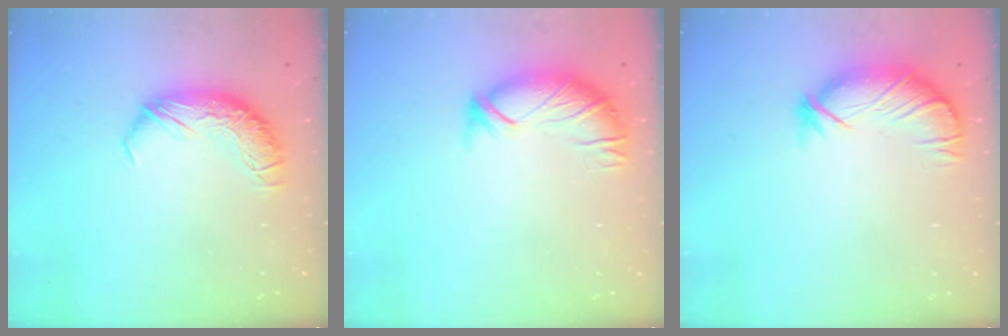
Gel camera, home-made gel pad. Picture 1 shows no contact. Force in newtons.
{"total": 2.9, "press": 2.6, "slide": 1.4}
{"total": 3.9, "press": 3.4, "slide": 2.1}